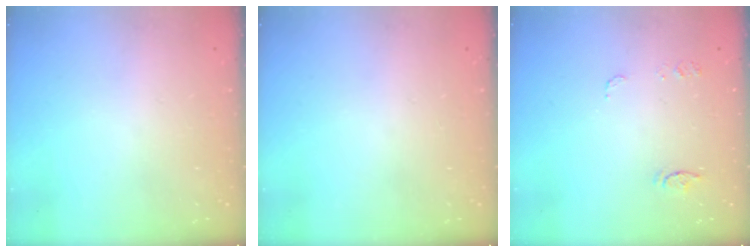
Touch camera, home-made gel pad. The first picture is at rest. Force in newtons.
{"total": 0.0}
{"total": 6.9, "press": 6.9, "slide": 0.5}